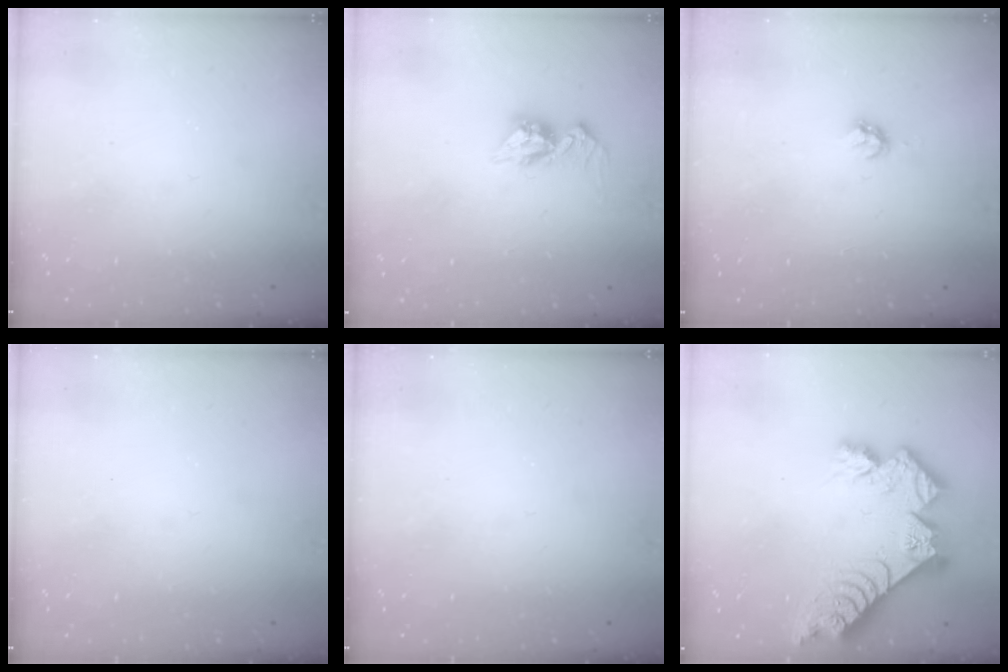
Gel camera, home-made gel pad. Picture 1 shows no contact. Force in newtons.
{"total": 9.1, "press": 9.0, "slide": 0.8}
{"total": 2.8, "press": 2.7, "slide": 0.3}
{"total": 0.0}
{"total": 0.0}
{"total": 14.6, "press": 14.6, "slide": 1.3}